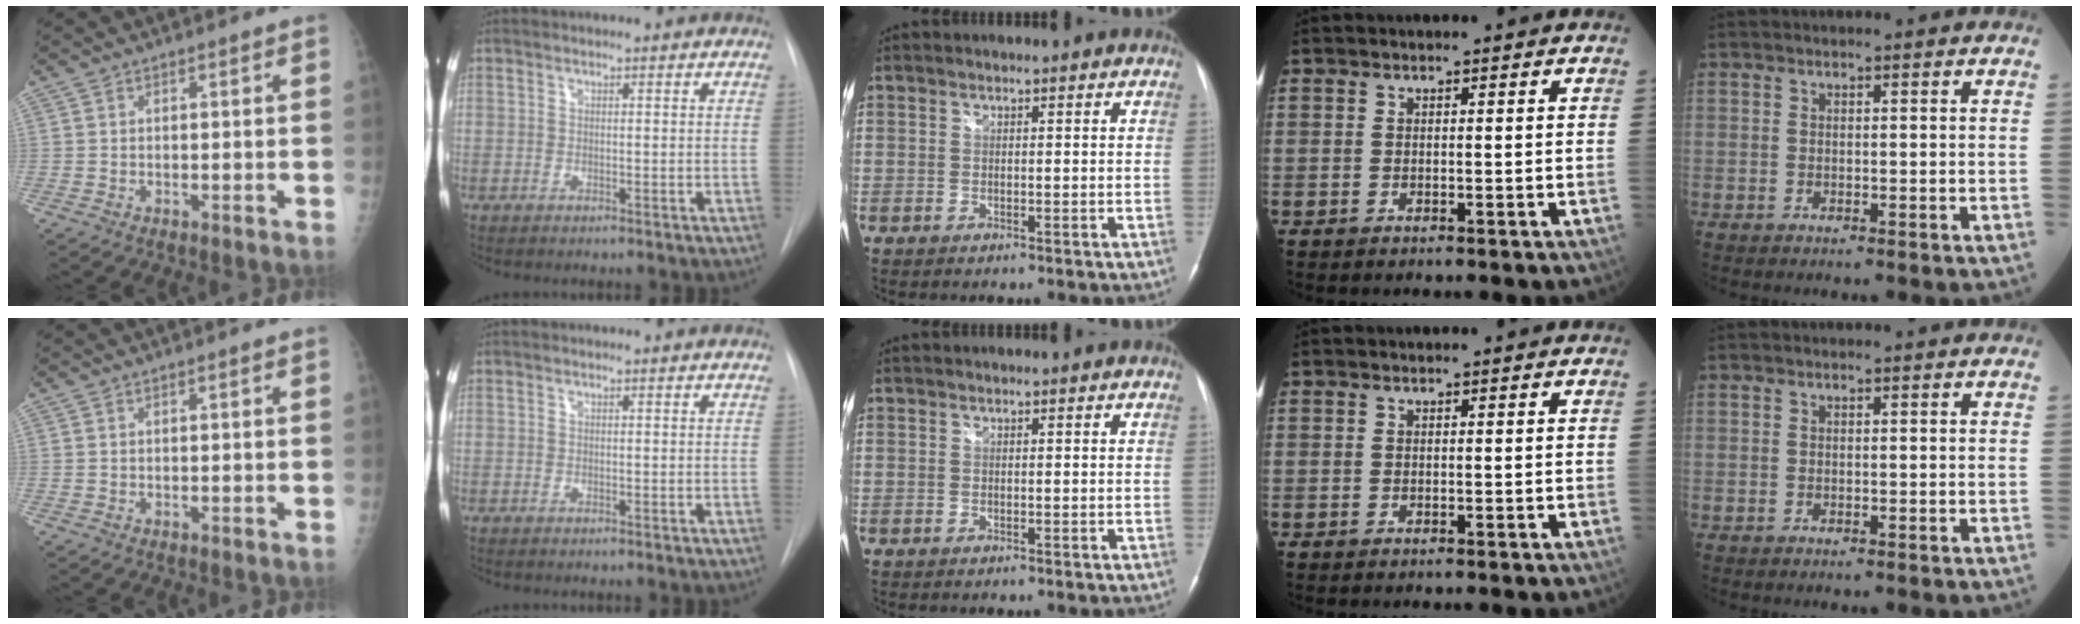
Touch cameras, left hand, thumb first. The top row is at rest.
{}